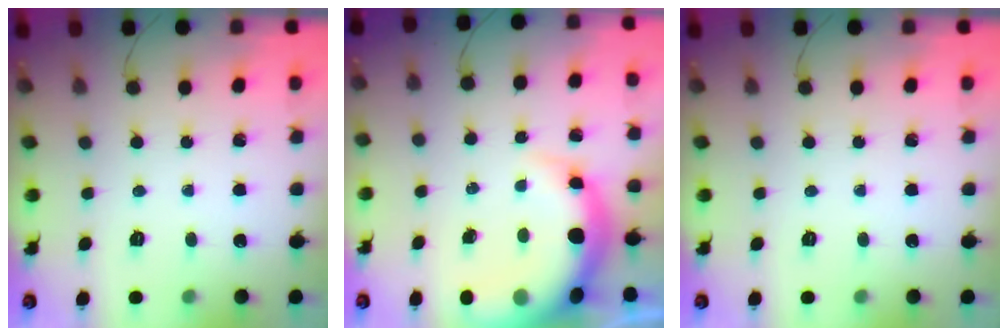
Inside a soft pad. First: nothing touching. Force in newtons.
{"total": 10.3, "press": 10.0, "slide": 2.6}
{"total": 0.0}